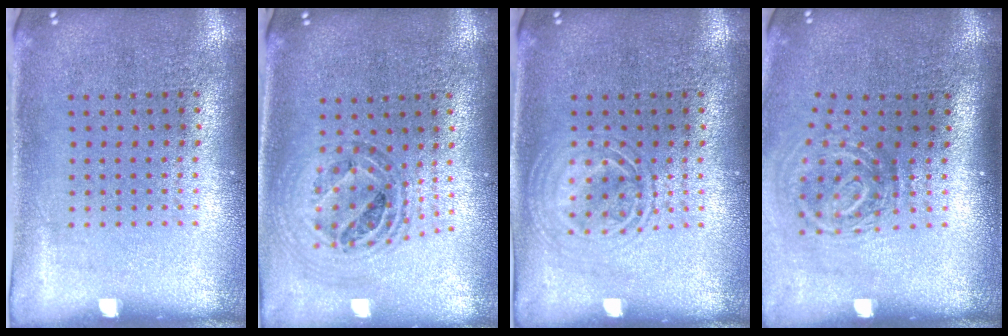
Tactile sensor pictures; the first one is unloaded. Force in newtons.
{"total": 1.0, "press": 1.0, "slide": 0.3}
{"total": 2.3, "press": 2.3, "slide": 0.3}
{"total": 1.9, "press": 1.2, "slide": 1.5}